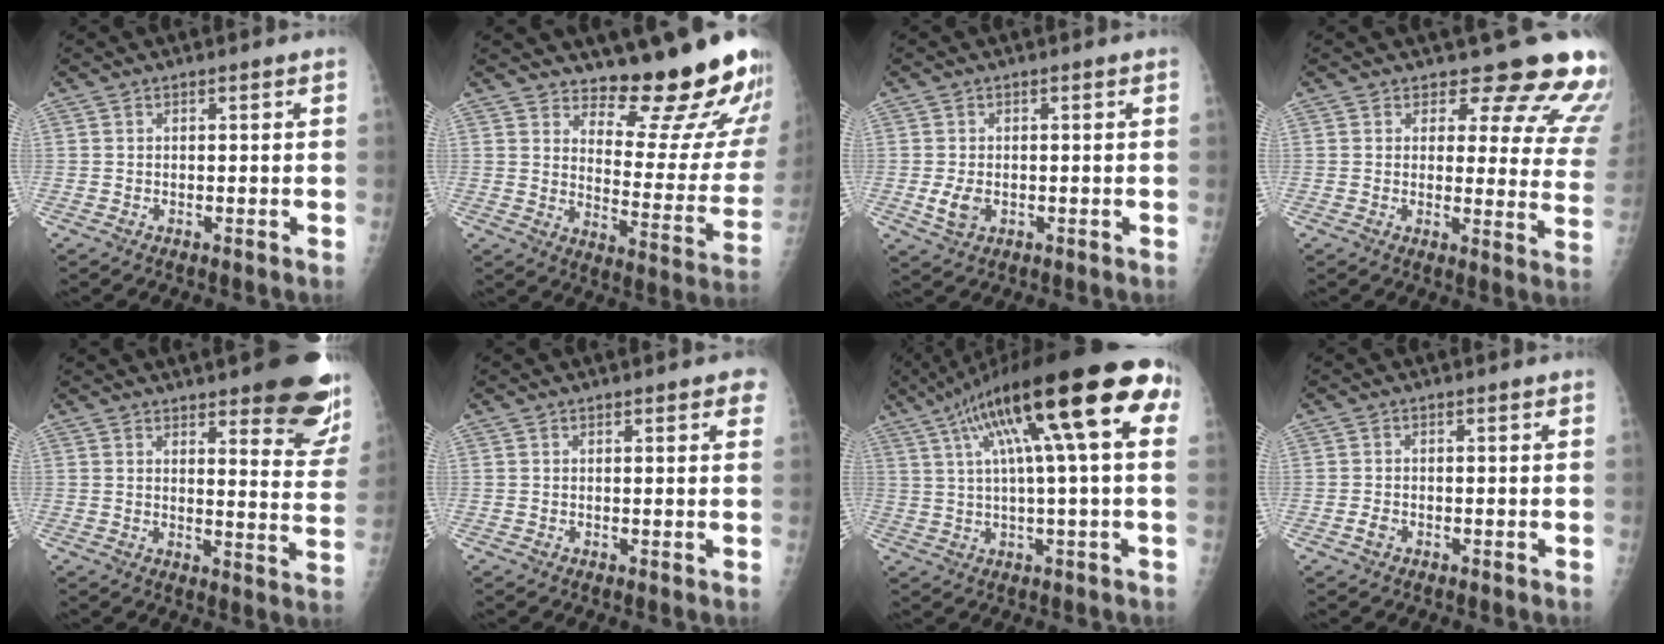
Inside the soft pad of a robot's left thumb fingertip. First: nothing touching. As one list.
[{"total": 18.2, "force": [16.0, 3.8, 7.6], "torque": [-0.054, -0.166, 0.206]}, {"total": 3.4, "force": [-0.7, 2.3, 2.4], "torque": [-0.048, -0.005, -0.008]}, {"total": 14.9, "force": [13.4, 4.8, 4.3], "torque": [0.002, -0.115, 0.129]}, {"total": 17.7, "force": [12.1, 4.9, 11.9], "torque": [-0.113, -0.074, 0.138]}, {"total": 3.0, "force": [1.7, 1.1, 2.3], "torque": [-0.015, -0.001, 0.015]}, {"total": 23.4, "force": [7.7, 4.8, 21.6], "torque": [-0.341, 0.038, 0.114]}, {"total": 1.2, "force": [-0.7, 0.8, 0.6], "torque": [-0.014, 0.000, -0.014]}]